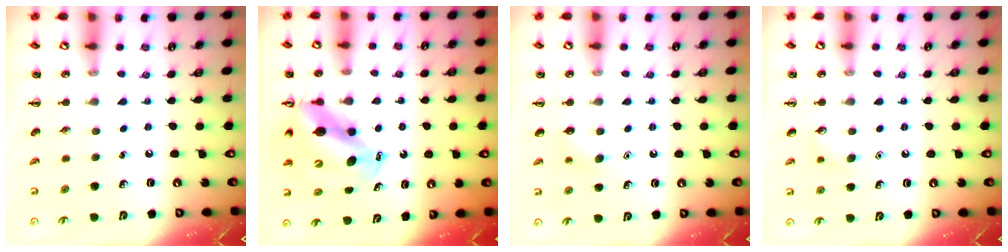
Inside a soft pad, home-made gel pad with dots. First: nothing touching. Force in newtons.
{"total": 12.5, "press": 11.9, "slide": 3.8}
{"total": 5.7, "press": 5.5, "slide": 1.4}
{"total": 5.1, "press": 4.9, "slide": 1.3}